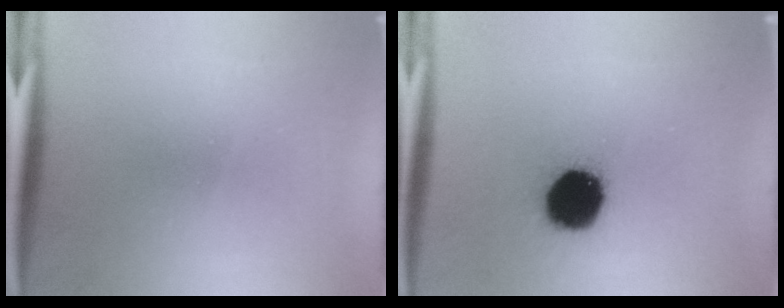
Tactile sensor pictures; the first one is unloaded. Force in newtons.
{"total": 16.0}